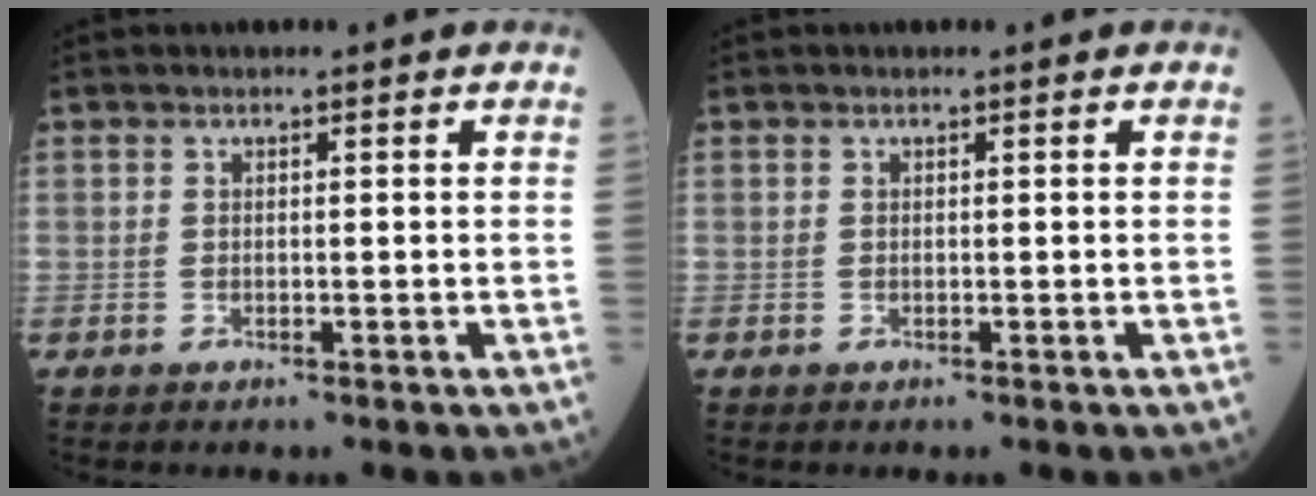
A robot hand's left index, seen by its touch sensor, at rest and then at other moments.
{"total": 0.0}